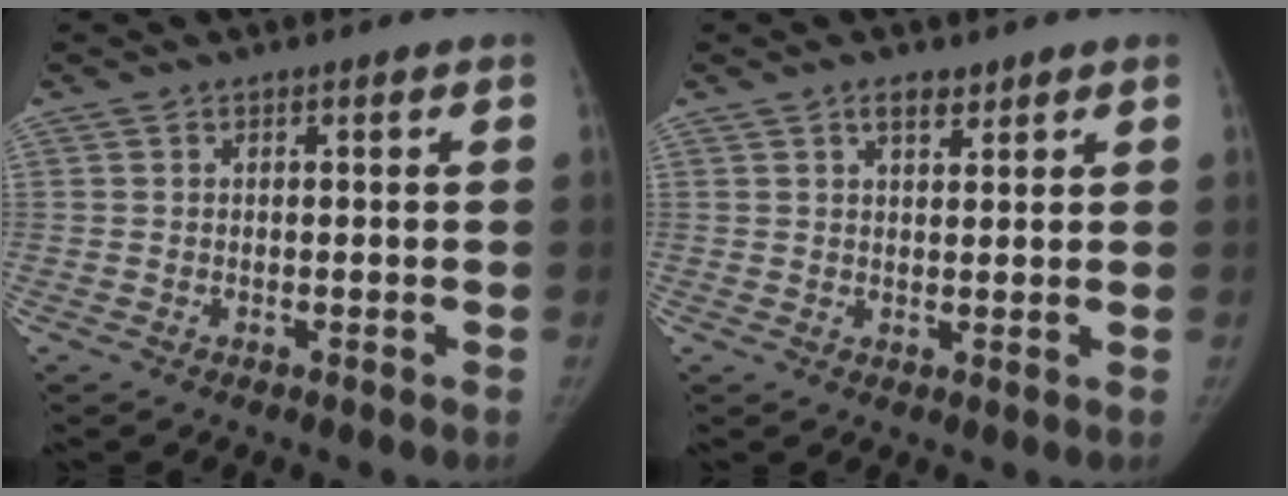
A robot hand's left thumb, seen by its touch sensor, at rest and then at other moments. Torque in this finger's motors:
{"motor_torque": [0.31, -0.29, 0.63, -0.66, 0.10]}